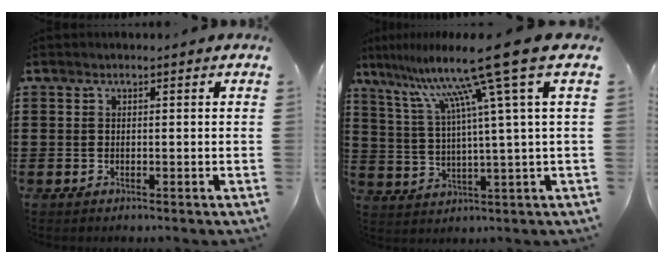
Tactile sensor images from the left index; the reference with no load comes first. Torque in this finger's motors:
{"motor_torque": [2.14, 0.00, 0.93, 0.21]}